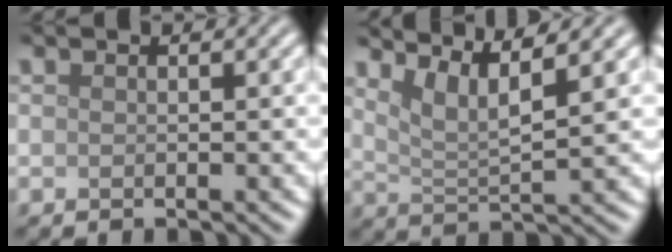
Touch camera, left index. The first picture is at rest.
{"total": 4.2, "force": [2.9, 0.8, 3.0], "torque": [-0.051, 0.004, 0.056]}